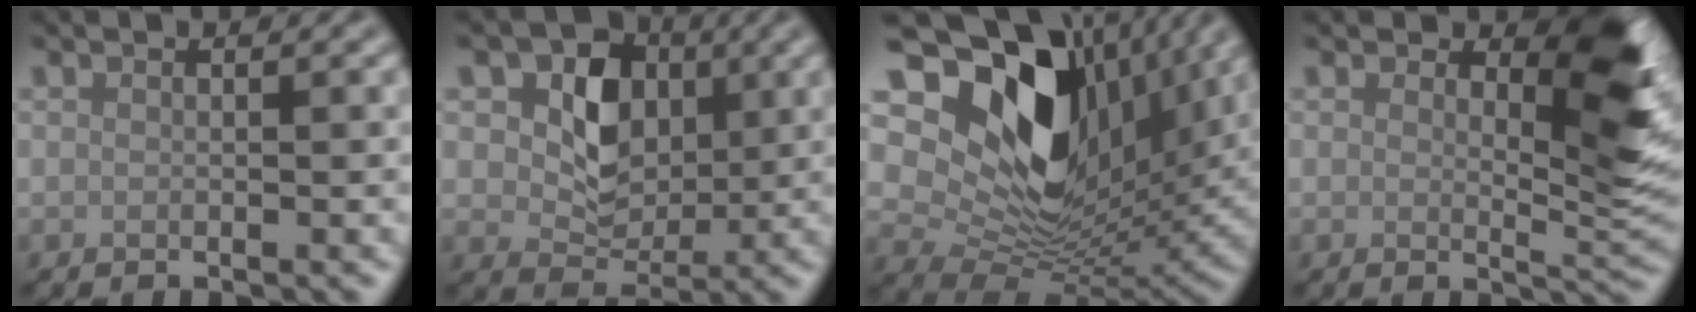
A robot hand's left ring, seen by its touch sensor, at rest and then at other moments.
{"total": 6.7, "force": [1.8, 4.9, 4.2], "torque": [-0.073, 0.001, 0.018]}
{"total": 16.5, "force": [6.1, 10.4, 11.3], "torque": [-0.210, 0.004, 0.116]}
{"total": 5.4, "force": [2.2, 2.1, 4.5], "torque": [-0.055, -0.007, 0.031]}